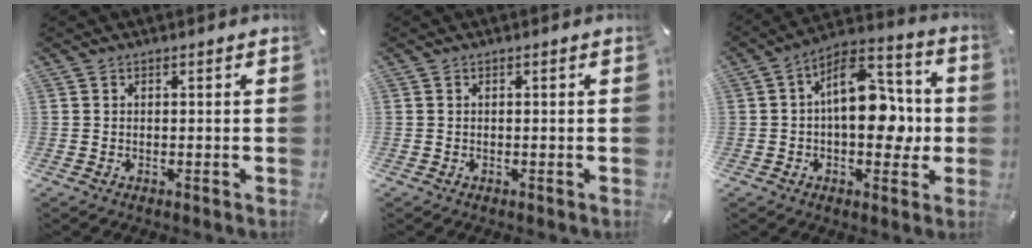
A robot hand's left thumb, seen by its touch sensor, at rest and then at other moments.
{"total": 0.0}
{"total": 15.5, "force": [0.1, 9.7, 12.0], "torque": [-0.160, 0.004, 0.005]}